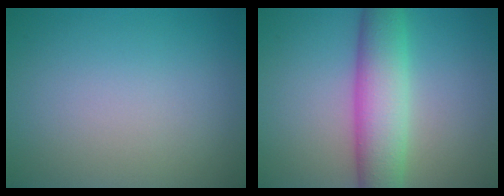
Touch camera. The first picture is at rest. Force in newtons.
{"total": 6.7, "press": 6.6, "slide": 0.3}